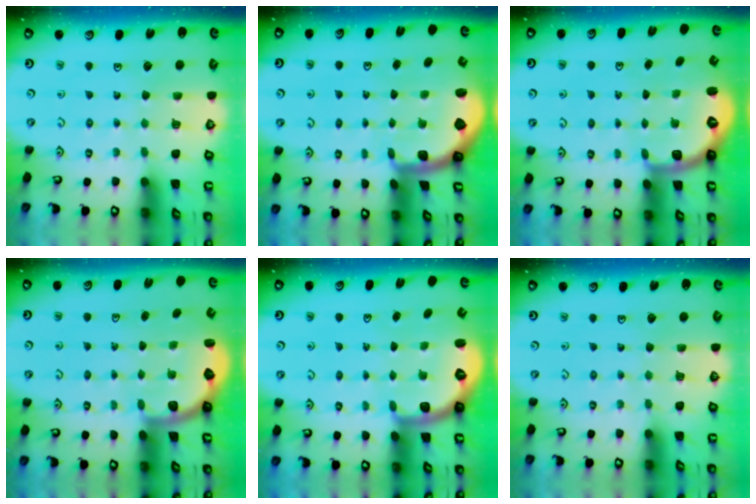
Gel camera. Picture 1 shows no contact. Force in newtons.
{"total": 1.1, "press": 1.0, "slide": 0.3}
{"total": 2.8, "press": 1.8, "slide": 2.1}
{"total": 2.7, "press": 2.0, "slide": 1.7}
{"total": 2.0, "press": 1.5, "slide": 1.3}
{"total": 0.0}